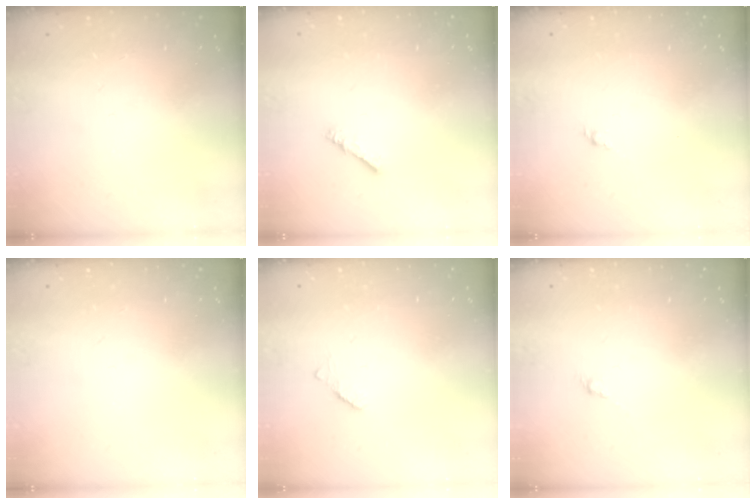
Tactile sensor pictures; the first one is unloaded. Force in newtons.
{"total": 2.4, "press": 2.4, "slide": 0.3}
{"total": 1.6, "press": 1.5, "slide": 0.6}
{"total": 0.0}
{"total": 2.2, "press": 2.2, "slide": 0.3}
{"total": 0.0}